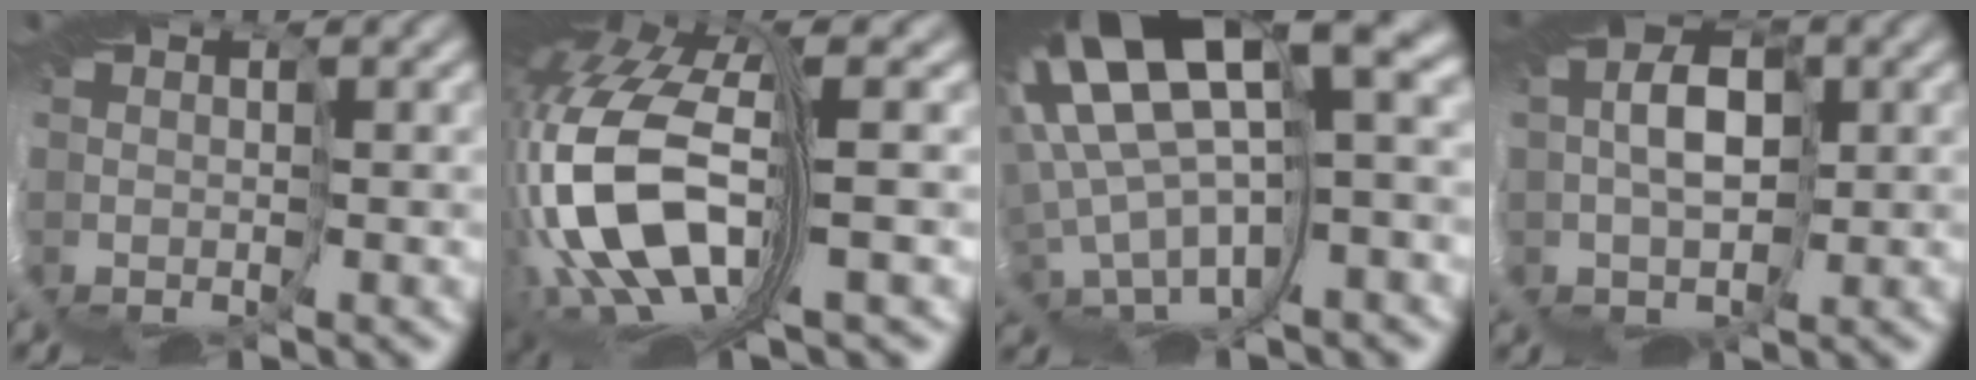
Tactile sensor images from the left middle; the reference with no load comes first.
{"total": 11.9, "force": [-2.4, 3.9, 11.0], "torque": [-0.292, -0.020, -0.028]}
{"total": 11.8, "force": [3.5, 2.7, 11.0], "torque": [-0.247, -0.003, 0.090]}
{"total": 1.7, "force": [0.4, 0.2, 1.6], "torque": [-0.043, 0.031, 0.003]}